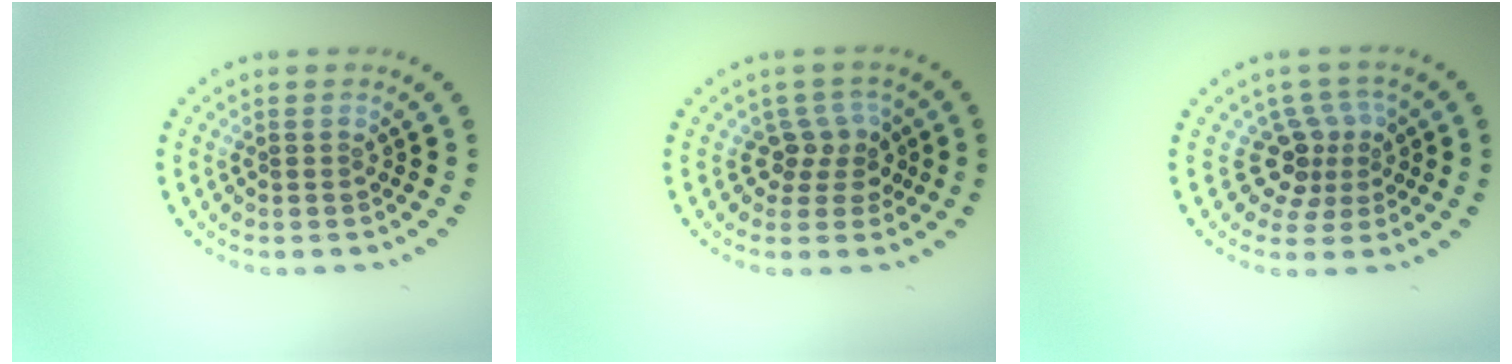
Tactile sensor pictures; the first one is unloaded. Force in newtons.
{"total": 2.5, "press": 1.9, "slide": 1.7}
{"total": 3.3, "press": 2.3, "slide": 2.3}